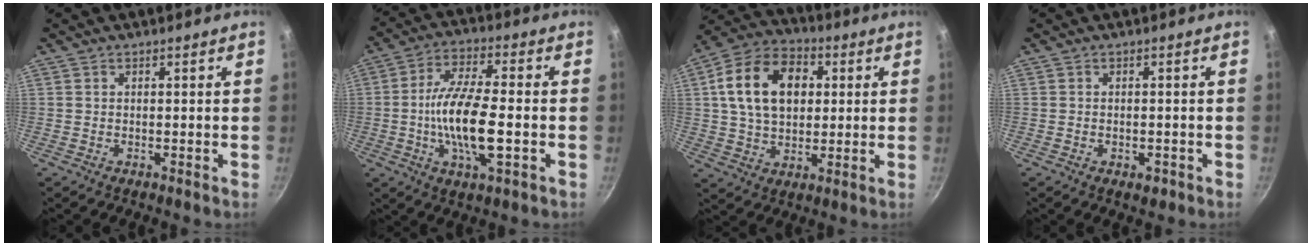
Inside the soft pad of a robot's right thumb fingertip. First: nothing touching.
{"total": 13.6, "force": [-2.4, 4.4, 12.7], "torque": [-0.236, 0.018, -0.052]}
{"total": 16.9, "force": [3.4, 11.8, 11.7], "torque": [-0.177, 0.014, 0.047]}
{"total": 2.3, "force": [-1.1, 1.4, 1.6], "torque": [-0.020, 0.003, -0.012]}